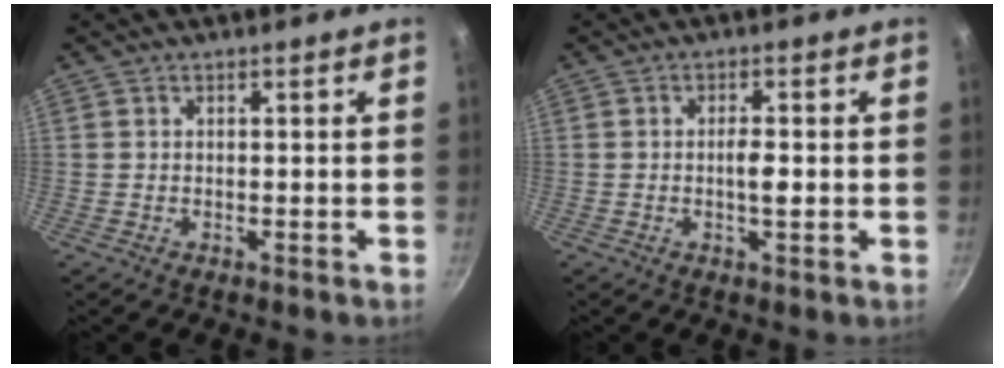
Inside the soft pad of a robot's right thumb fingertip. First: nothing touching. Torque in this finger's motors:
{"motor_torque": [2.57, 2.44, 0.33, -0.15, 0.00]}